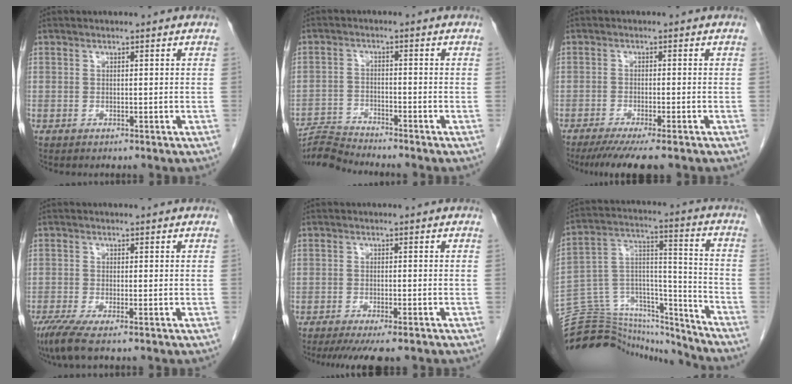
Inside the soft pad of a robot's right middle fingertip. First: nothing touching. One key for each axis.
{"total": 5.4, "fx": -5.1, "fy": -1.6, "fz": -0.8, "tx": 0.008, "ty": -0.009, "tz": -0.097}
{"total": 7.7, "fx": -6.0, "fy": 0.4, "fz": 4.8, "tx": -0.069, "ty": -0.017, "tz": -0.093}
{"total": 4.1, "fx": -2.6, "fy": 0.3, "fz": 3.1, "tx": -0.061, "ty": -0.014, "tz": -0.052}
{"total": 7.5, "fx": -6.1, "fy": 1.0, "fz": 4.3, "tx": -0.057, "ty": -0.013, "tz": -0.093}
{"total": 23.0, "fx": -22.1, "fy": 4.9, "fz": 3.8, "tx": -0.103, "ty": 0.048, "tz": -0.348}